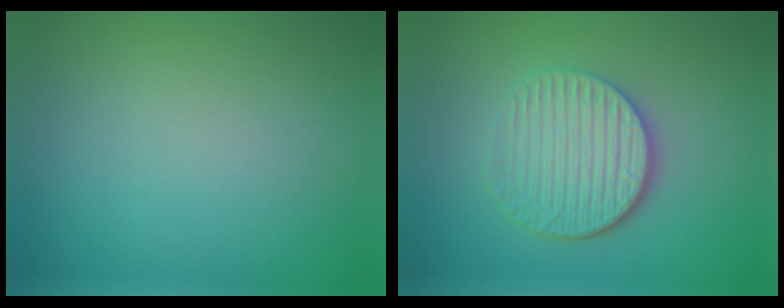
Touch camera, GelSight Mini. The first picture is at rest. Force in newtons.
{"total": 5.3, "press": 3.8, "slide": 3.6}